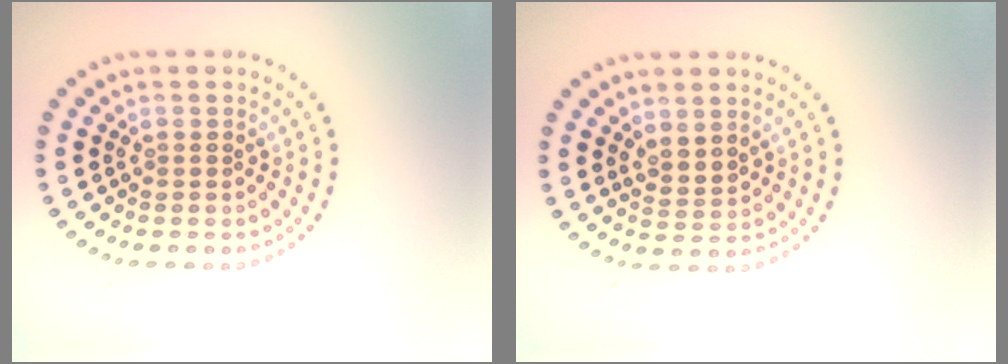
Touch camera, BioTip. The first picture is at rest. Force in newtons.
{"total": 1.7, "press": 1.3, "slide": 1.1}